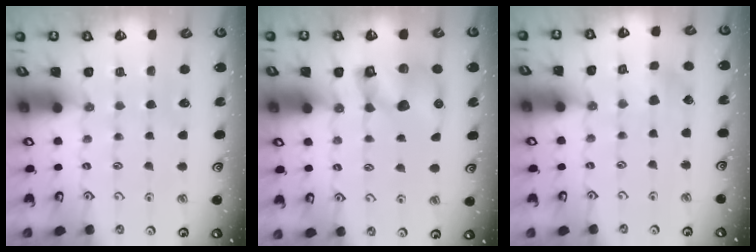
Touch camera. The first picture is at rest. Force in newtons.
{"total": 11.1, "press": 11.0, "slide": 1.5}
{"total": 2.1, "press": 2.1, "slide": 0.1}